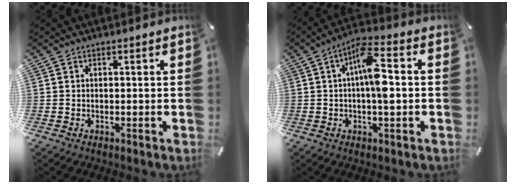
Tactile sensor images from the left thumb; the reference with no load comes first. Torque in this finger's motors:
{"motor_torque": [0.16, 0.43, 0.39, -0.16, 0.15]}